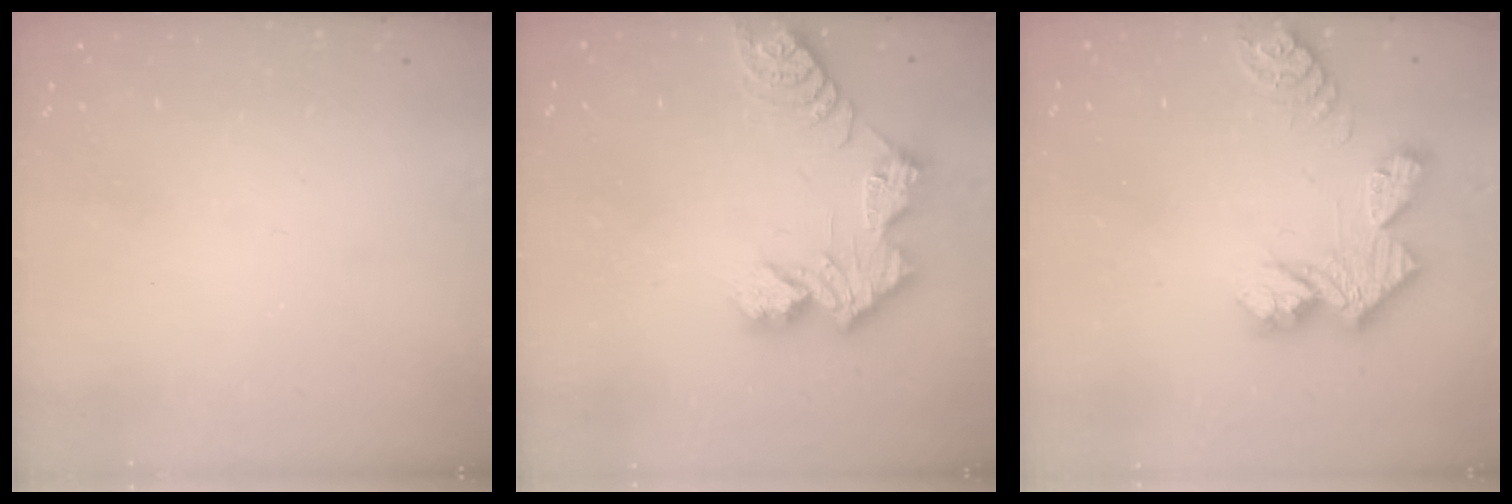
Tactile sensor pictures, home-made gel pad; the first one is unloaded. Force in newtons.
{"total": 11.5, "press": 11.5, "slide": 0.8}
{"total": 11.9, "press": 11.8, "slide": 1.0}